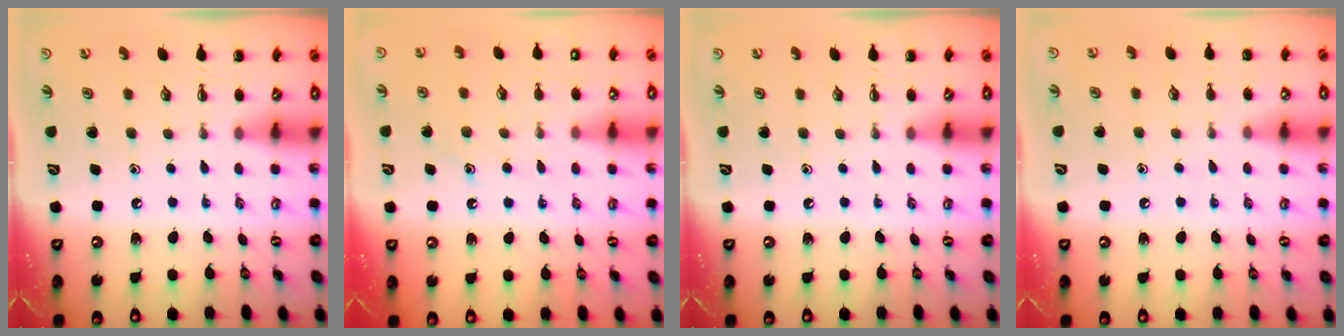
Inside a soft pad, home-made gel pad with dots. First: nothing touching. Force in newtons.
{"total": 9.3, "press": 9.2, "slide": 1.5}
{"total": 0.0}
{"total": 3.7, "press": 3.6, "slide": 1.0}